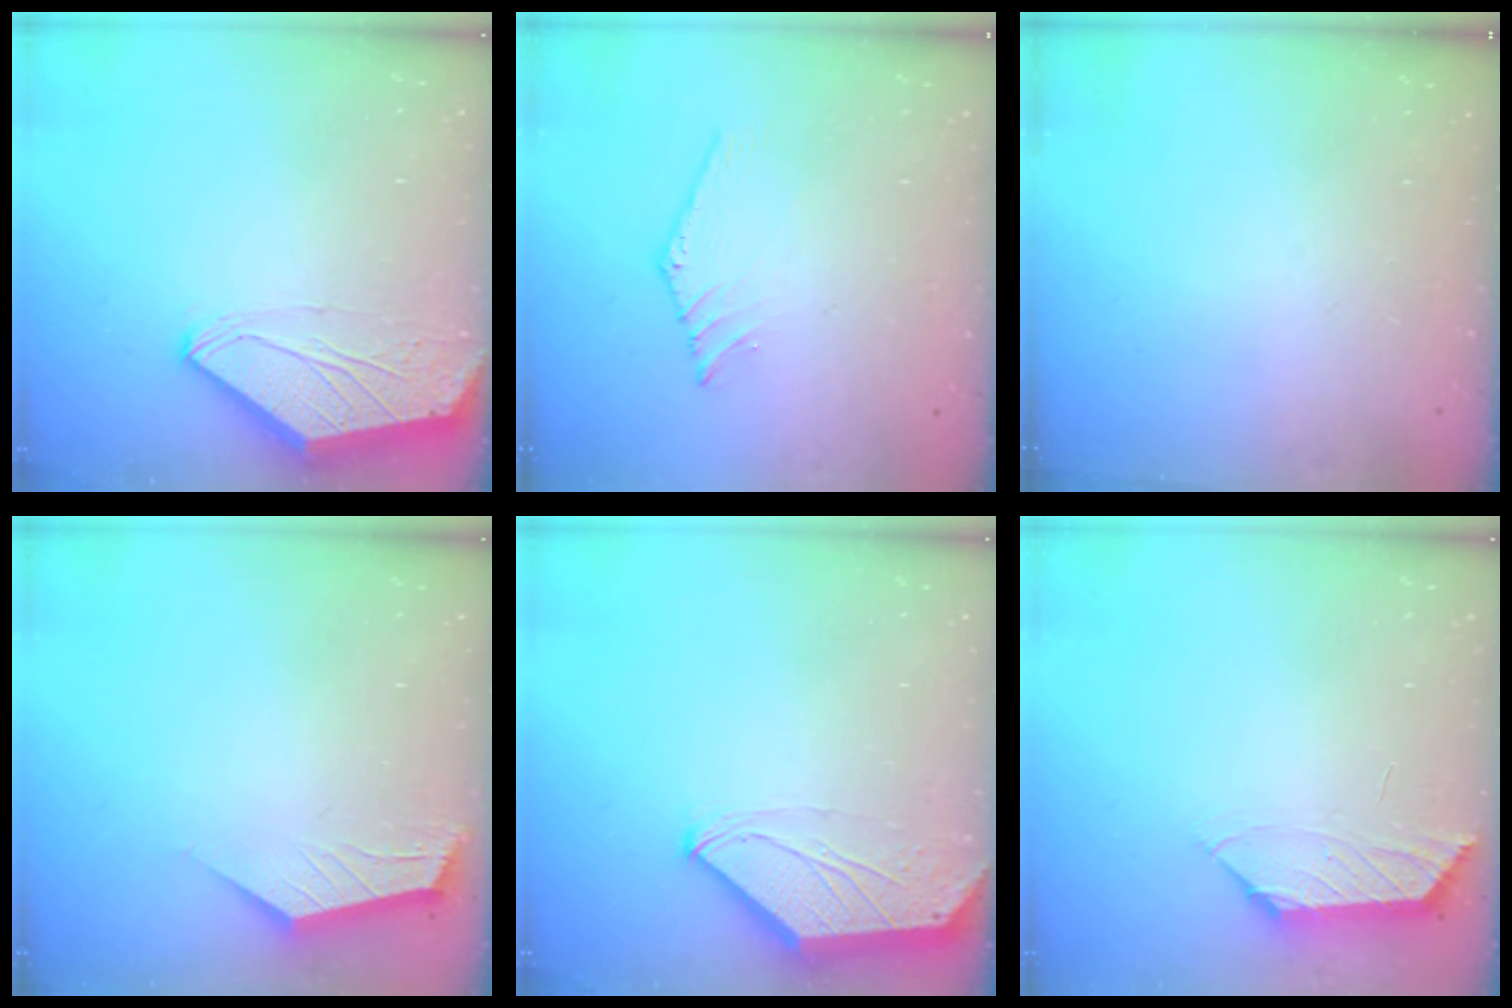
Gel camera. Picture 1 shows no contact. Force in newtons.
{"total": 0.0}
{"total": 0.0}
{"total": 2.8, "press": 2.8, "slide": 0.4}
{"total": 0.0}
{"total": 1.3, "press": 1.3, "slide": 0.4}